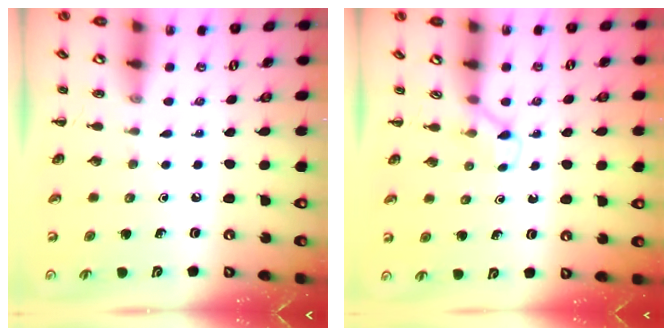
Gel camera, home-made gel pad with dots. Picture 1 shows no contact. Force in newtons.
{"total": 2.8, "press": 2.6, "slide": 1.0}